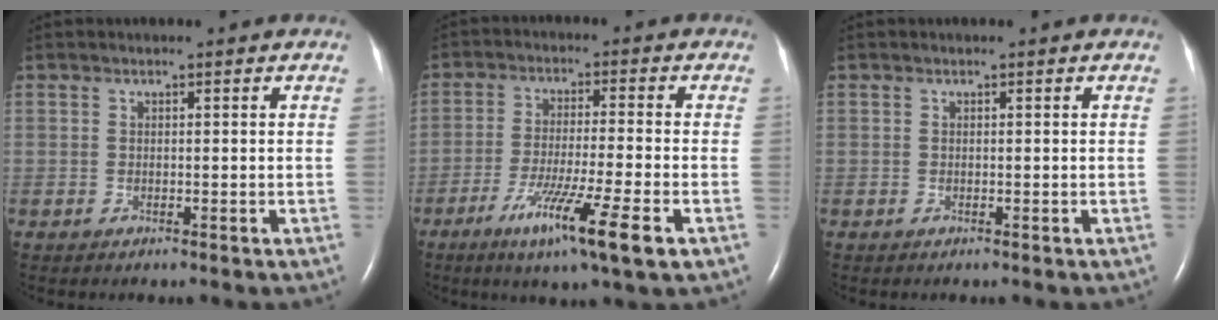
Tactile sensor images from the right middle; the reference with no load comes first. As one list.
[{"total": 11.5, "force": [-5.8, -0.4, 9.9], "torque": [-0.179, -0.032, -0.098]}, {"total": 0.0}]